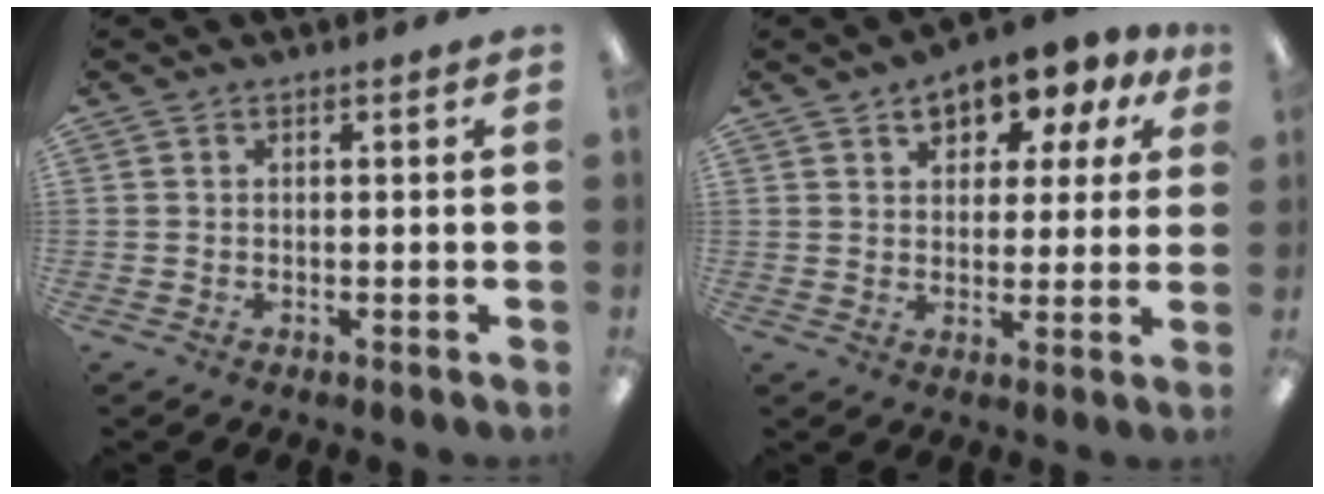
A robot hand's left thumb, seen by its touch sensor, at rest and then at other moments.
{"total": 9.3, "force": [6.0, 5.0, 4.9], "torque": [-0.072, -0.024, 0.103]}